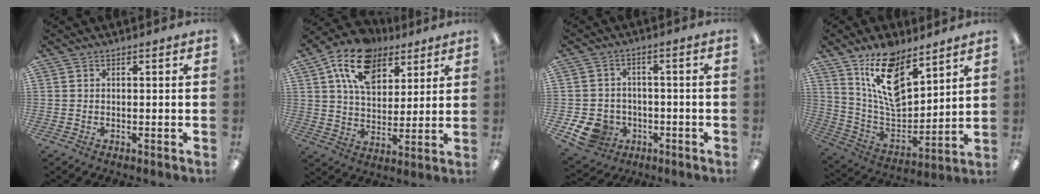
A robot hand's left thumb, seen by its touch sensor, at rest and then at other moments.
{"total": 15.0, "force": [8.7, 9.6, 7.6], "torque": [-0.133, -0.032, 0.160]}
{"total": 7.4, "force": [-3.4, 6.3, 2.2], "torque": [-0.054, 0.018, -0.058]}
{"total": 16.1, "force": [10.9, 7.4, 9.2], "torque": [-0.176, -0.065, 0.196]}